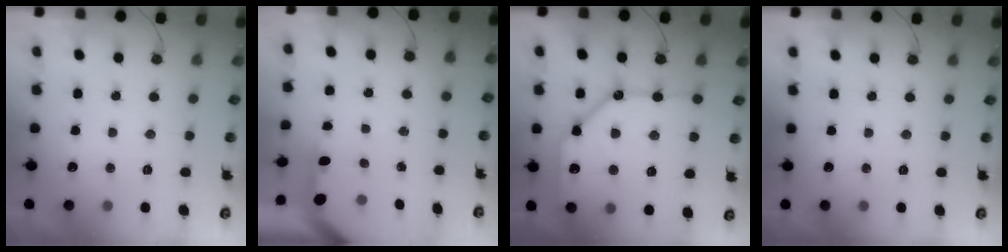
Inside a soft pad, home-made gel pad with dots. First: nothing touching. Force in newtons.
{"total": 2.9, "press": 2.9, "slide": 0.2}
{"total": 16.1, "press": 16.0, "slide": 1.7}
{"total": 0.0}